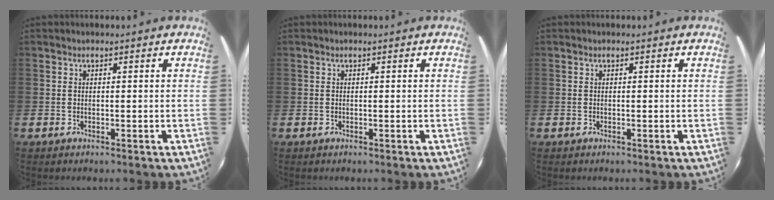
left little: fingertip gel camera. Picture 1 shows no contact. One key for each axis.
{"total": 0.0}
{"total": 0.0}